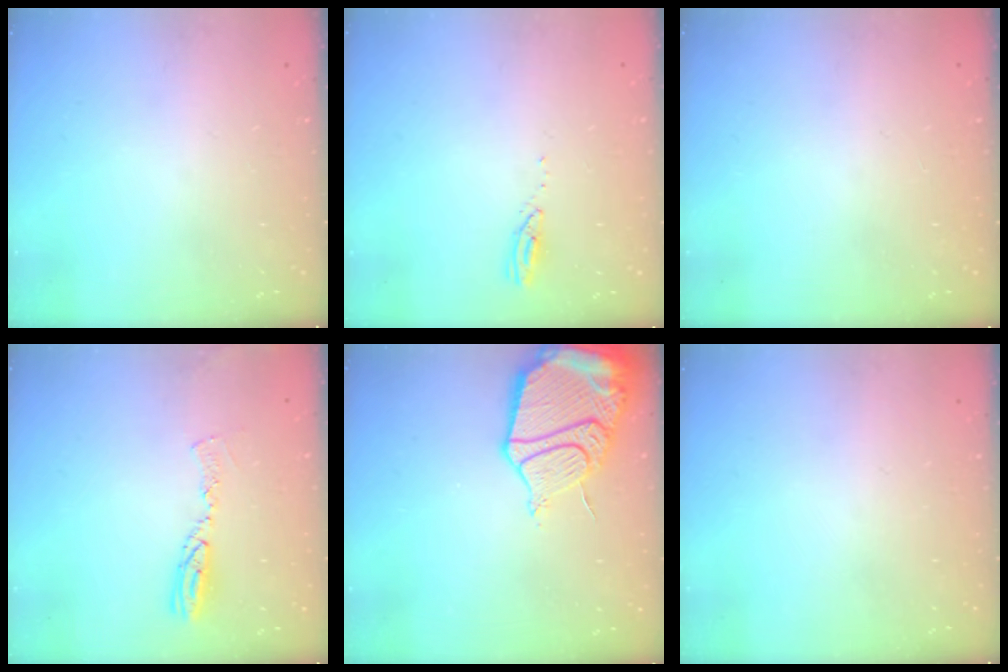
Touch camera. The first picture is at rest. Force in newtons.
{"total": 2.8, "press": 2.8, "slide": 0.4}
{"total": 0.0}
{"total": 7.2, "press": 7.1, "slide": 0.6}
{"total": 21.3, "press": 21.2, "slide": 2.2}
{"total": 0.0}